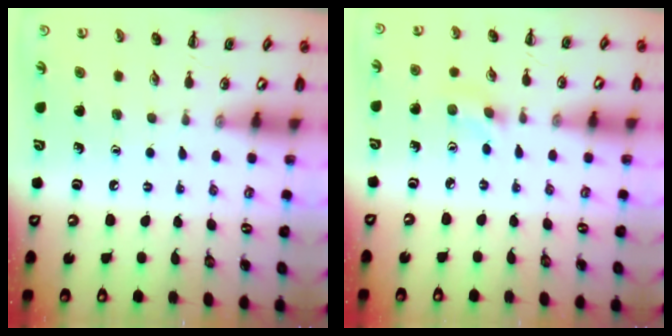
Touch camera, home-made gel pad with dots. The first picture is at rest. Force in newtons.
{"total": 1.1, "press": 1.0, "slide": 0.5}